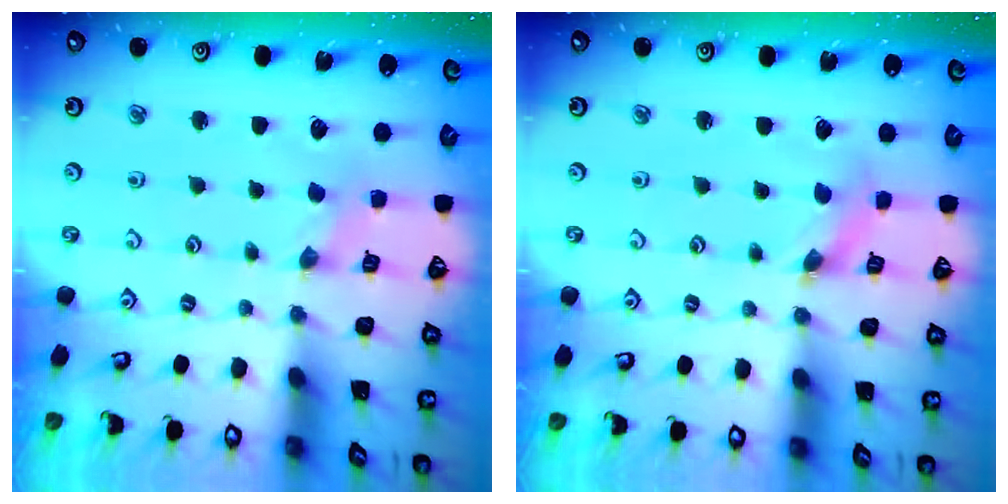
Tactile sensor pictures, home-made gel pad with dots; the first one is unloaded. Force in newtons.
{"total": 1.6, "press": 1.6, "slide": 0.3}